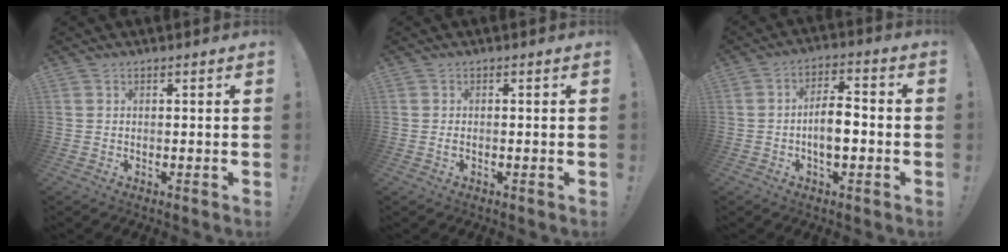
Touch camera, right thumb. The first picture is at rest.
{"total": 0.7, "force": [-0.2, 0.3, 0.6], "torque": [-0.012, 0.002, -0.005]}
{"total": 8.4, "force": [-2.2, 4.0, 7.1], "torque": [-0.120, 0.012, -0.041]}